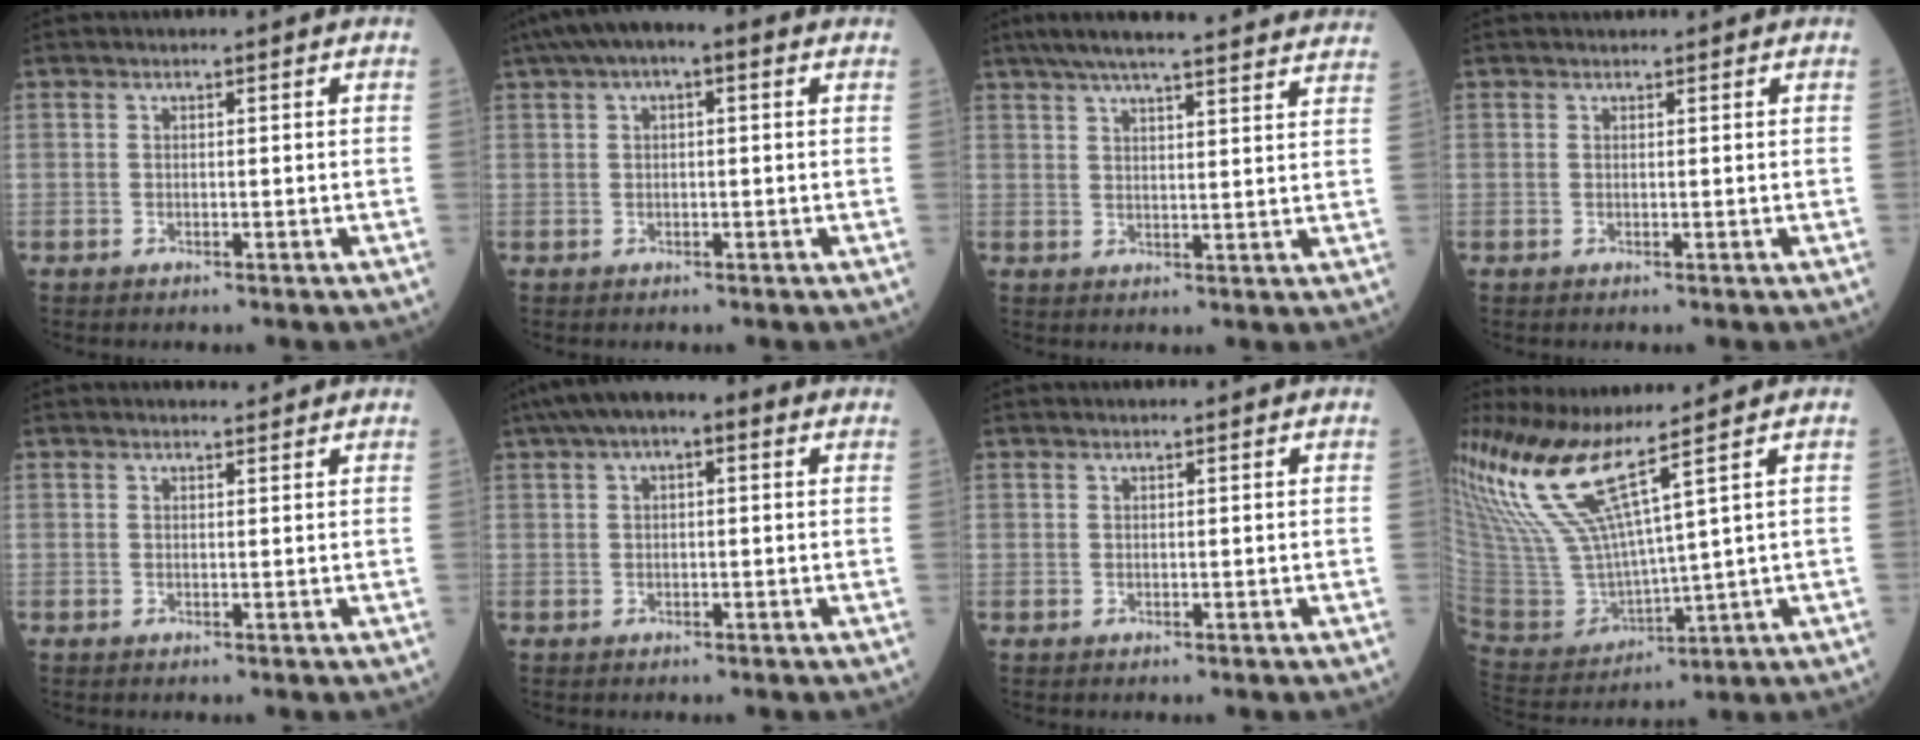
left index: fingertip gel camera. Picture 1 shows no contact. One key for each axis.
{"total": 7.0, "fx": 3.6, "fy": 2.4, "fz": 5.5, "tx": -0.100, "ty": 0.042, "tz": 0.051}
{"total": 24.7, "fx": 22.2, "fy": 1.7, "fz": 10.6, "tx": -0.164, "ty": 0.008, "tz": 0.279}
{"total": 1.2, "fx": 1.1, "fy": 0.3, "fz": 0.3, "tx": -0.008, "ty": 0.018, "tz": 0.017}
{"total": 1.8, "fx": 1.8, "fy": 0.2, "fz": 0.2, "tx": -0.005, "ty": 0.002, "tz": 0.023}
{"total": 7.8, "fx": 4.2, "fy": 2.9, "fz": 6.0, "tx": -0.108, "ty": 0.045, "tz": 0.061}
{"total": 0.6, "fx": 0.6, "fy": 0.2, "fz": 0.0, "tx": -0.010, "ty": 0.006, "tz": 0.010}
{"total": 13.7, "fx": 9.3, "fy": -1.1, "fz": 9.9, "tx": -0.221, "ty": -0.011, "tz": 0.195}